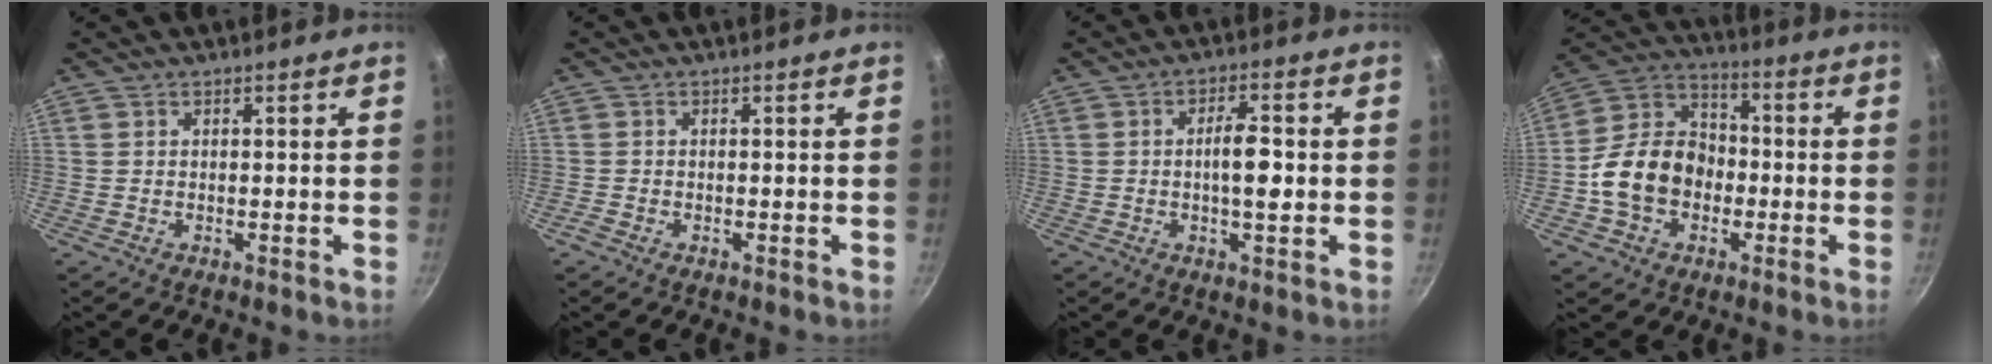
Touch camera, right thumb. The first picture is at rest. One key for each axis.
{"total": 0.7, "fx": -0.5, "fy": 0.4, "fz": 0.4, "tx": -0.013, "ty": 0.002, "tz": -0.014}
{"total": 6.3, "fx": -0.4, "fy": 2.1, "fz": 5.9, "tx": -0.090, "ty": 0.010, "tz": -0.011}
{"total": 14.9, "fx": -3.1, "fy": 11.6, "fz": 8.8, "tx": -0.124, "ty": 0.041, "tz": -0.072}